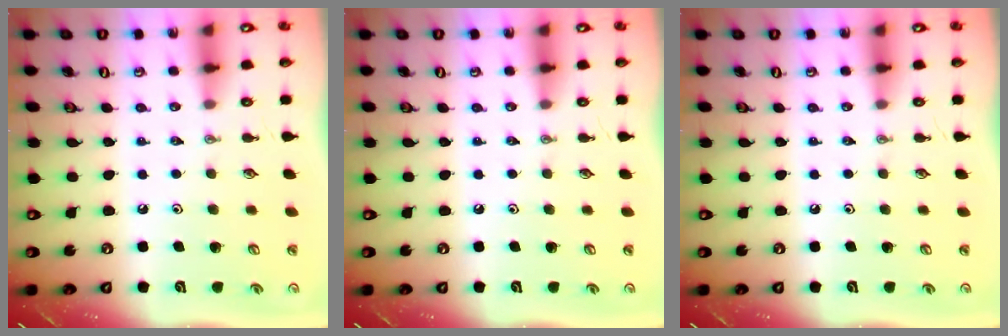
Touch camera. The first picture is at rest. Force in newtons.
{"total": 0.0}
{"total": 0.0}